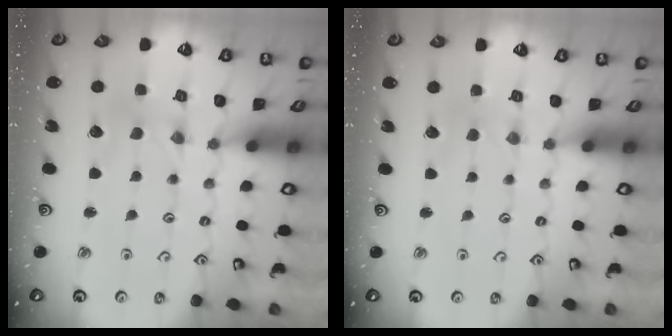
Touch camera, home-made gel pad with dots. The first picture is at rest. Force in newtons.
{"total": 2.1, "press": 2.1, "slide": 0.4}